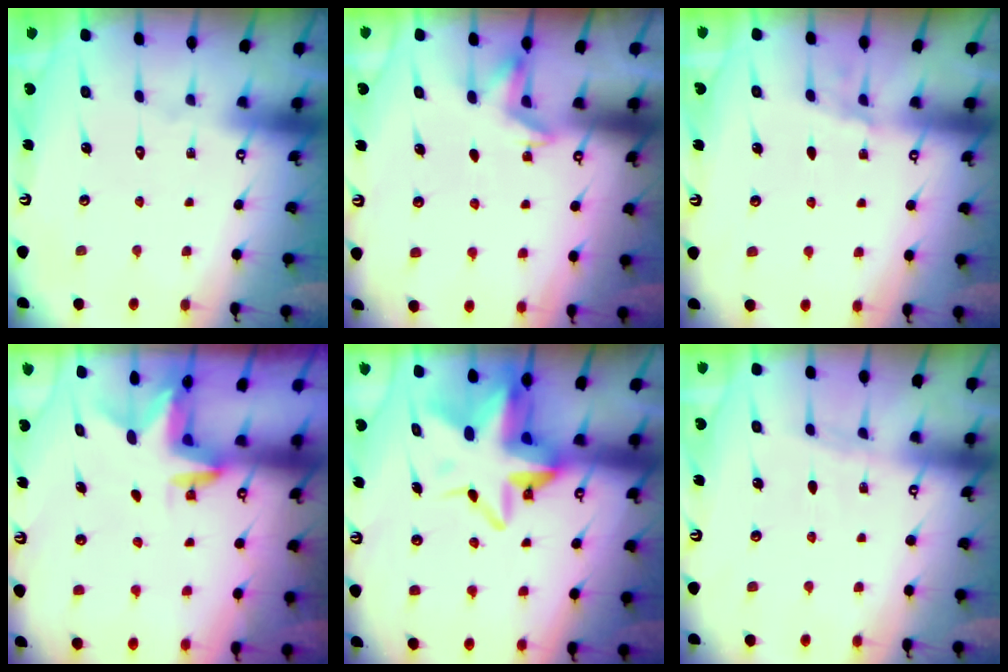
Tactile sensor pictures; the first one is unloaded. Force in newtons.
{"total": 3.3, "press": 3.0, "slide": 1.5}
{"total": 2.4, "press": 2.3, "slide": 0.3}
{"total": 2.9, "press": 2.9, "slide": 0.1}
{"total": 11.4, "press": 11.3, "slide": 1.6}
{"total": 3.1, "press": 3.0, "slide": 0.5}